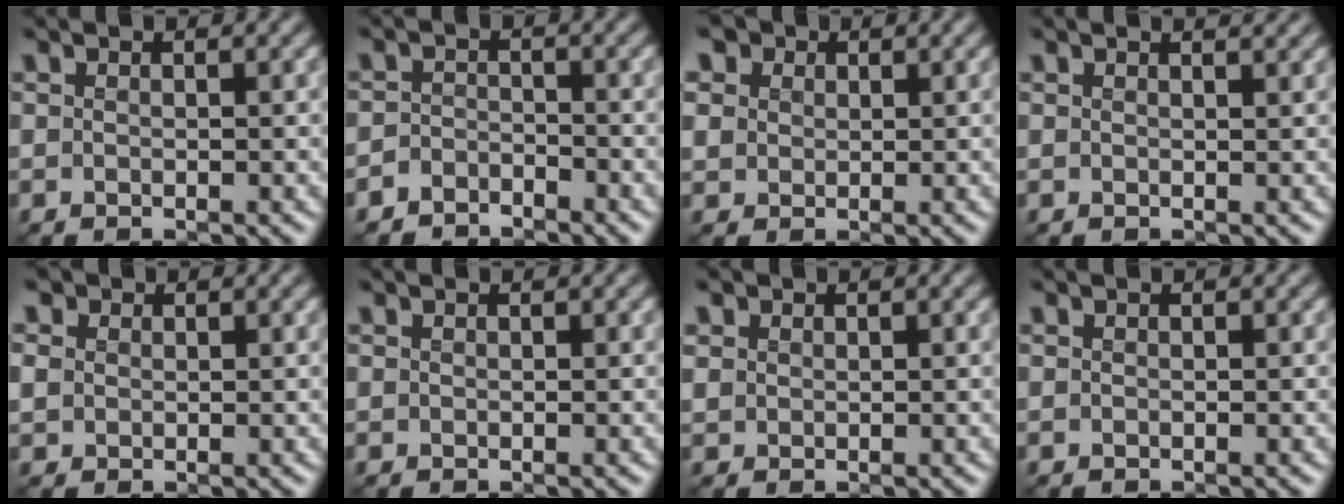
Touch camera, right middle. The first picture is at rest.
{"total": 2.6, "force": [-2.4, 1.0, 0.0], "torque": [0.007, 0.004, -0.052]}
{"total": 5.1, "force": [2.4, 3.9, 2.2], "torque": [-0.078, 0.011, 0.033]}
{"total": 1.7, "force": [1.5, 0.4, 0.7], "torque": [-0.009, 0.001, 0.013]}
{"total": 1.9, "force": [0.4, 1.7, 0.7], "torque": [-0.021, -0.004, 0.002]}
{"total": 0.0}
{"total": 1.2, "force": [0.4, 1.1, 0.2], "torque": [-0.008, -0.003, 0.006]}
{"total": 0.0}